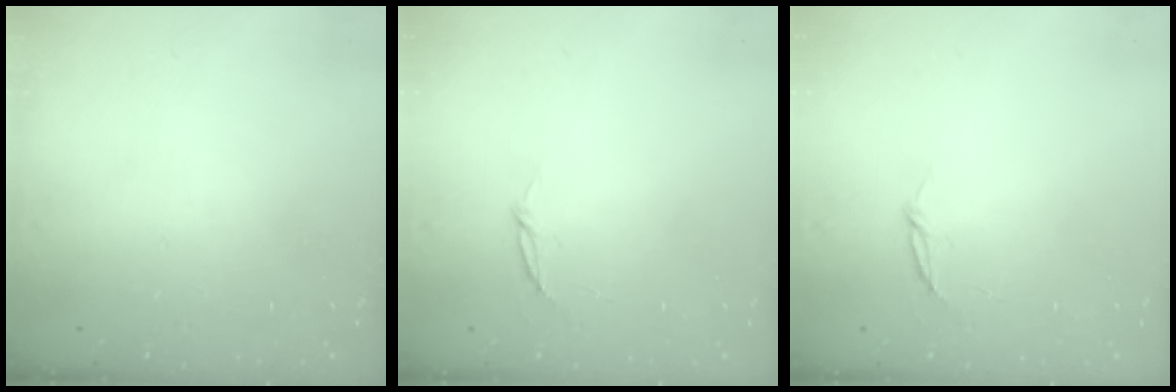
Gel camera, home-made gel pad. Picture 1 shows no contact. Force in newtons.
{"total": 2.8, "press": 2.8, "slide": 0.3}
{"total": 2.8, "press": 2.8, "slide": 0.3}